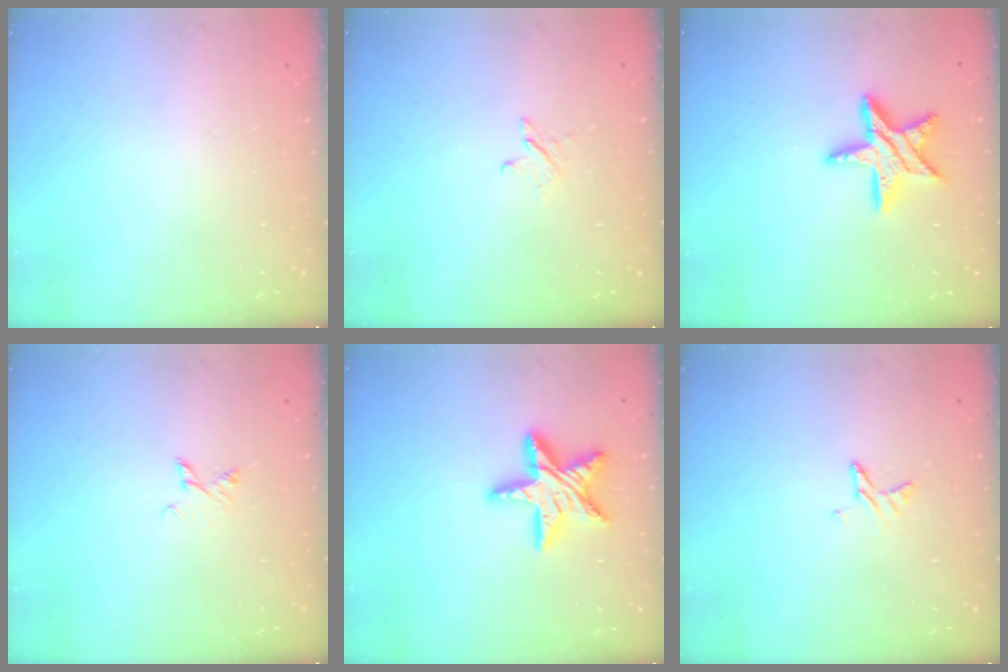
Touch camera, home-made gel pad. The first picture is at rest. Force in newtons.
{"total": 2.5, "press": 2.5, "slide": 0.3}
{"total": 12.1, "press": 12.1, "slide": 0.8}
{"total": 3.1, "press": 3.1, "slide": 0.2}
{"total": 15.7, "press": 15.6, "slide": 1.2}
{"total": 5.0, "press": 4.9, "slide": 0.4}